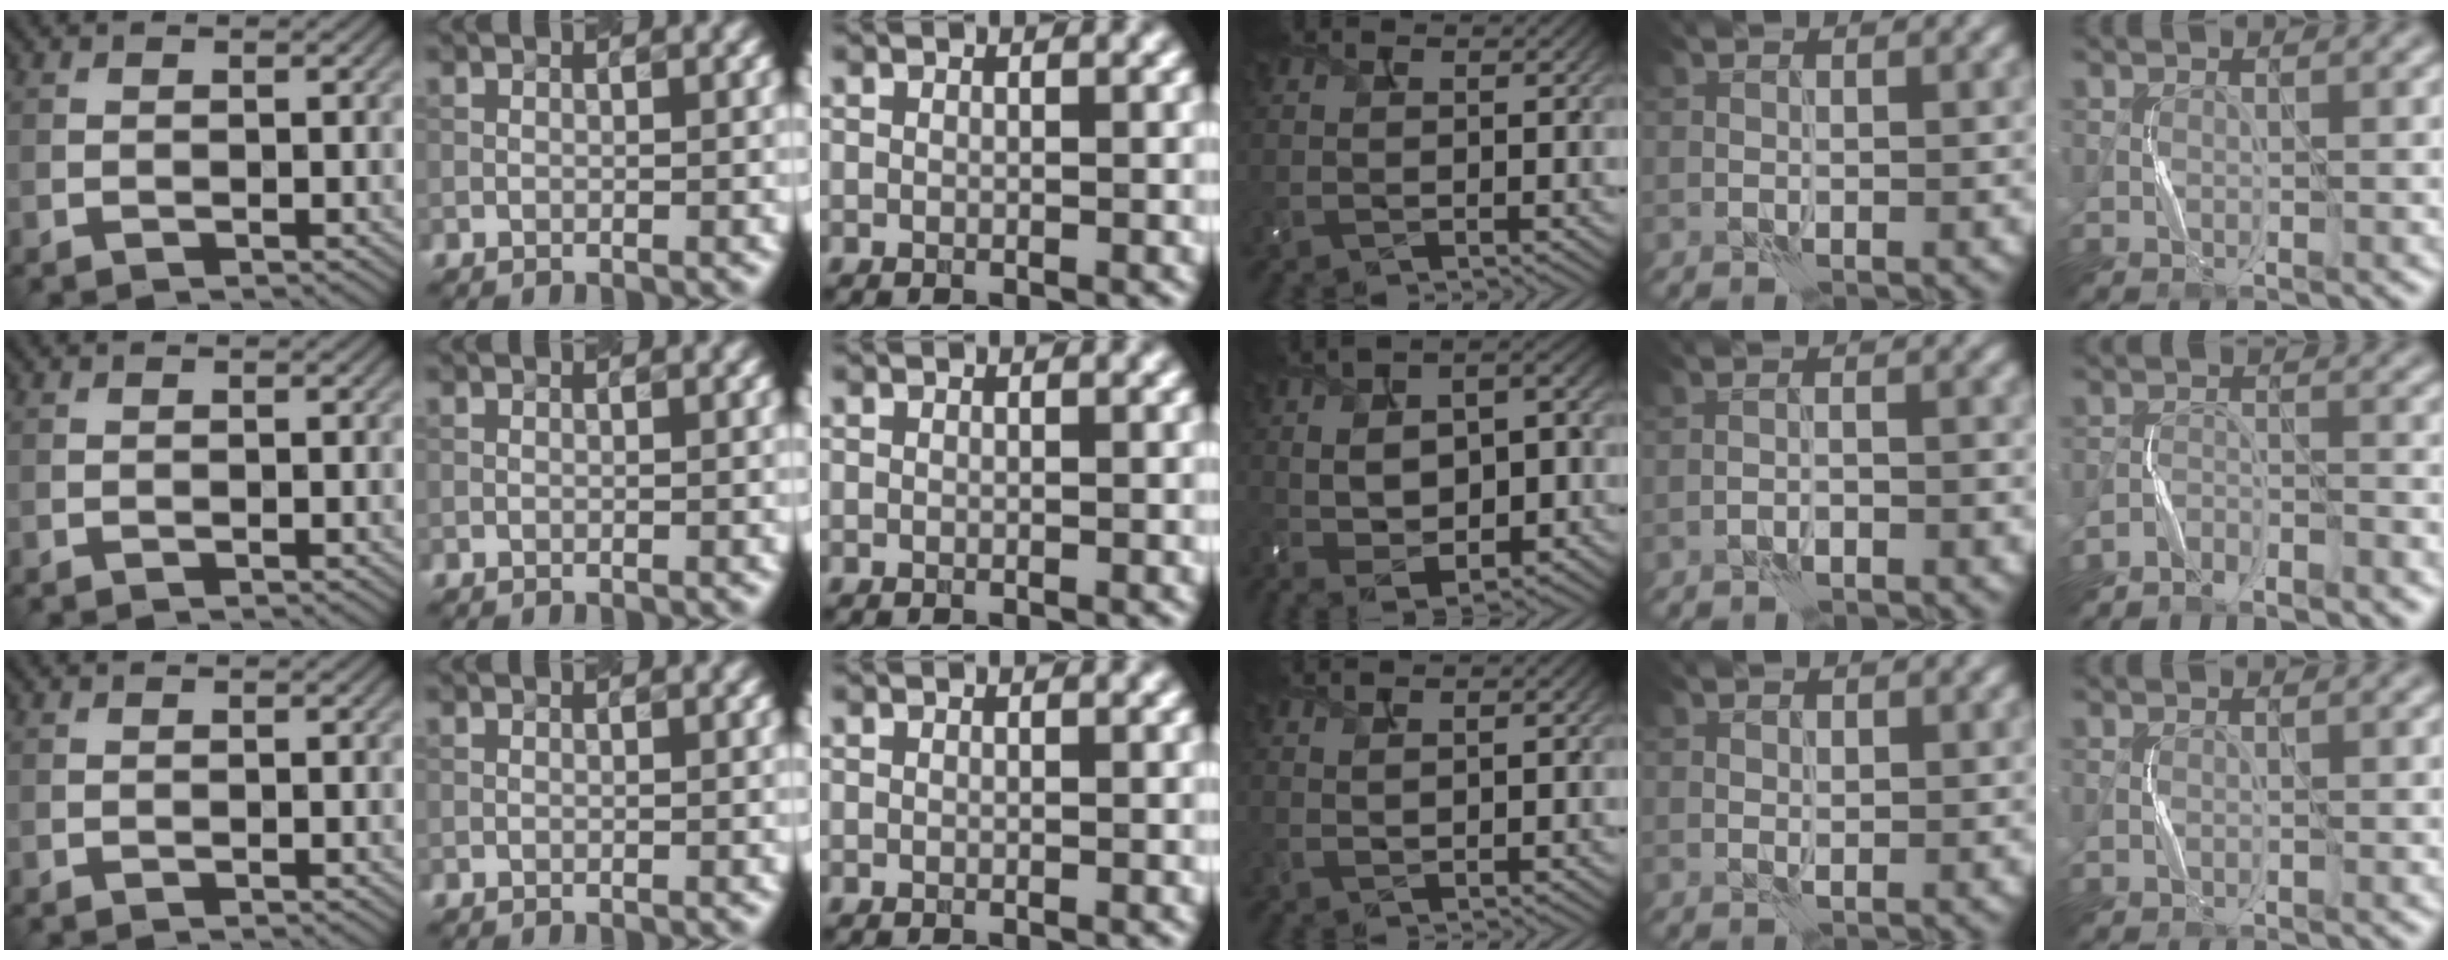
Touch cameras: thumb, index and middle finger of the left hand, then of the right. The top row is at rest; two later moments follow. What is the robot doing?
{"motion": "squeeze", "object": "bubble wrap"}